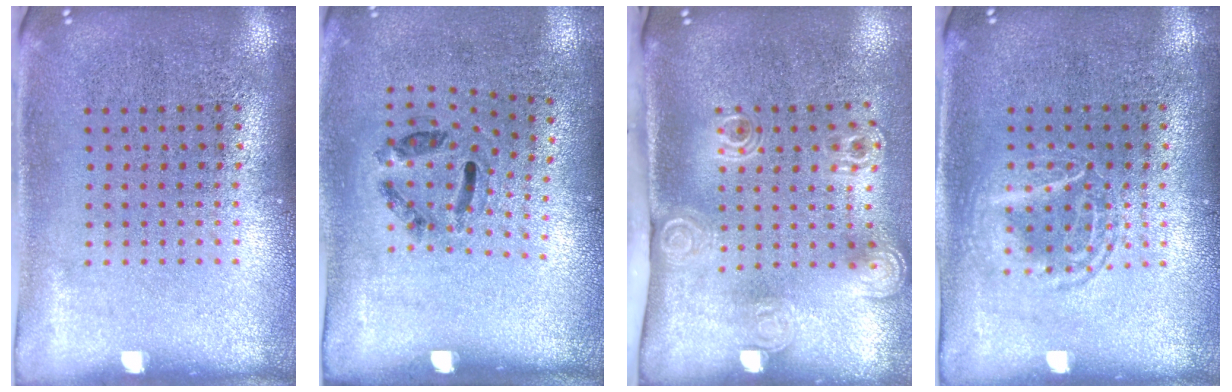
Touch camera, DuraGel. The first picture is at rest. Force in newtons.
{"total": 1.3, "press": 0.6, "slide": 1.1}
{"total": 2.2, "press": 1.6, "slide": 1.6}
{"total": 1.2, "press": 1.2, "slide": 0.1}